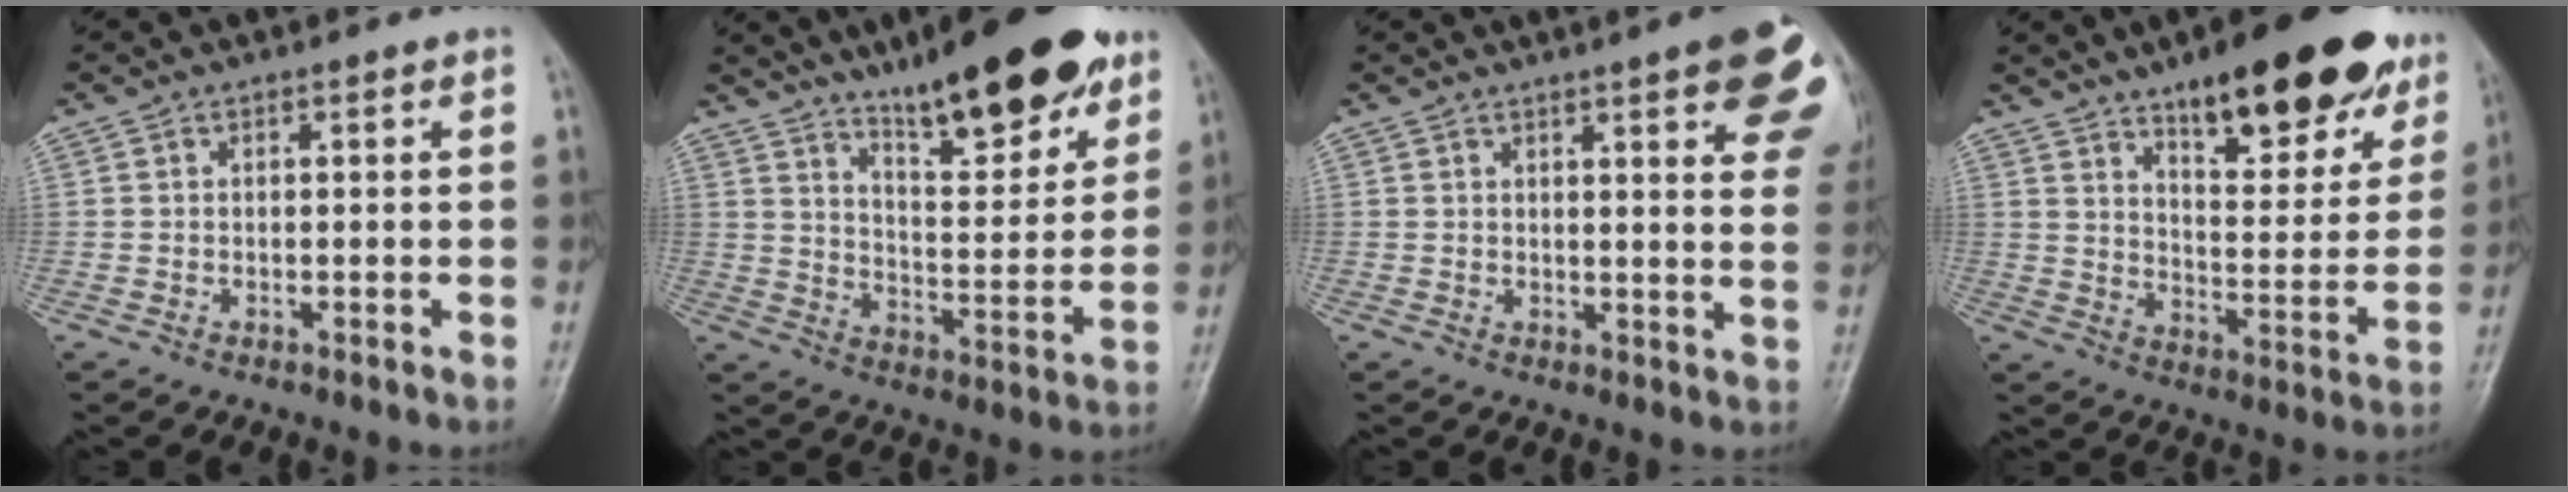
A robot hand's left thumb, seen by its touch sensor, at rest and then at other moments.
{"total": 19.4, "force": [13.5, 5.1, 13.0], "torque": [-0.153, -0.070, 0.213]}
{"total": 15.3, "force": [7.3, 3.4, 13.0], "torque": [-0.143, -0.021, 0.079]}
{"total": 23.6, "force": [15.1, 8.4, 16.1], "torque": [-0.174, -0.056, 0.221]}